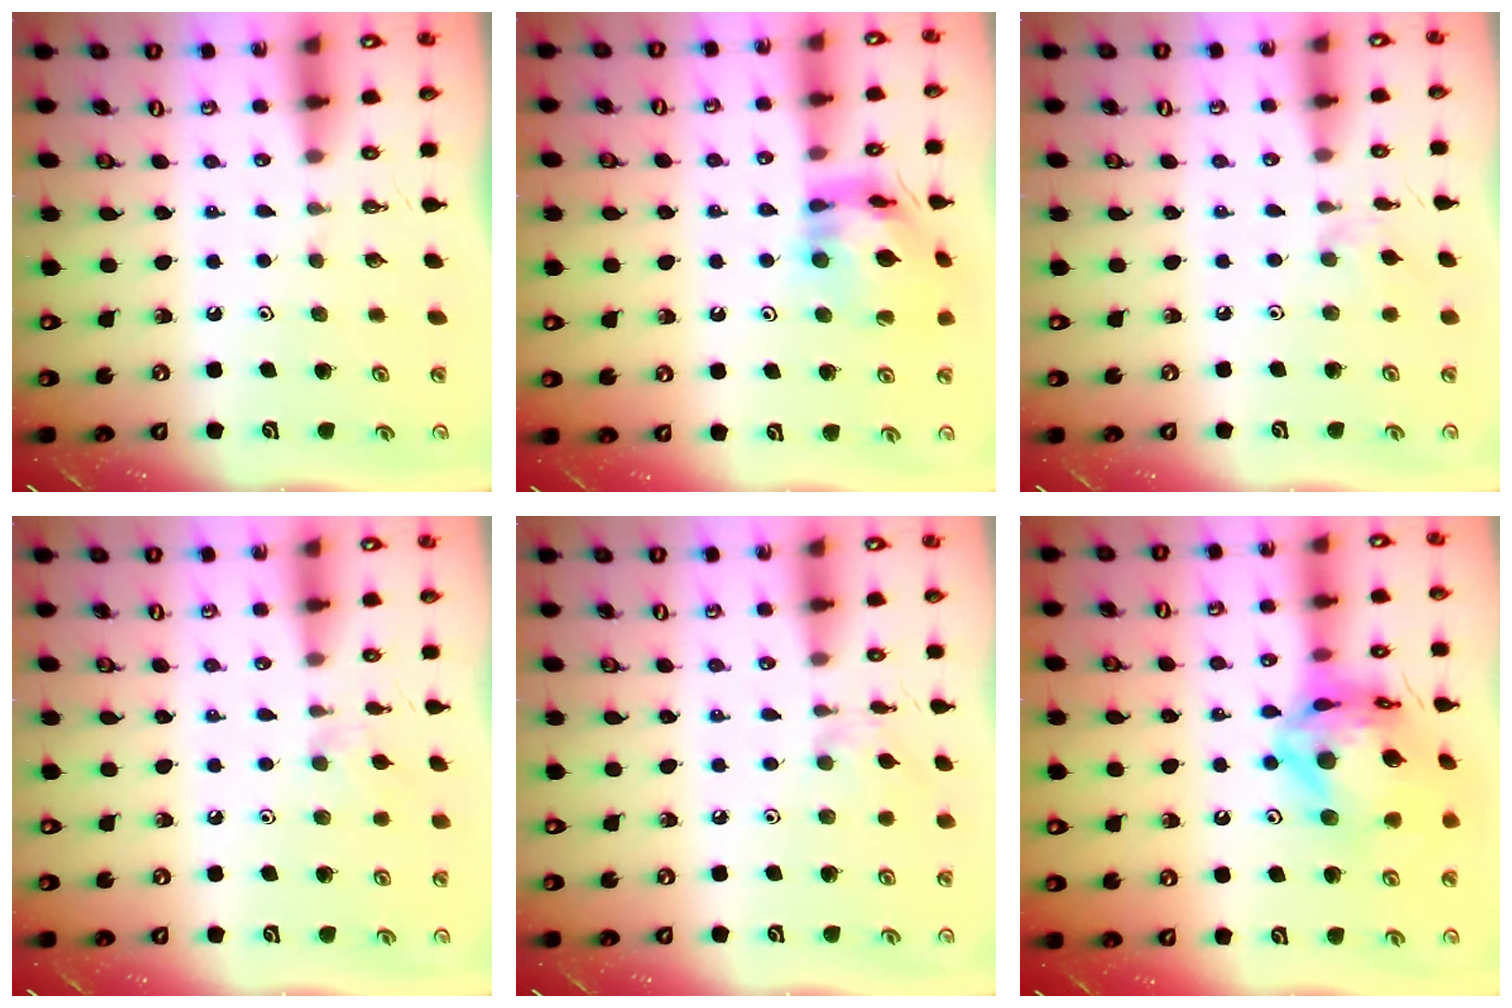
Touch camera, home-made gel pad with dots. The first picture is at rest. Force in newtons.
{"total": 13.3, "press": 13.2, "slide": 1.7}
{"total": 2.8, "press": 2.7, "slide": 0.4}
{"total": 5.0, "press": 4.9, "slide": 0.8}
{"total": 1.1, "press": 1.0, "slide": 0.2}
{"total": 19.2, "press": 19.1, "slide": 2.1}